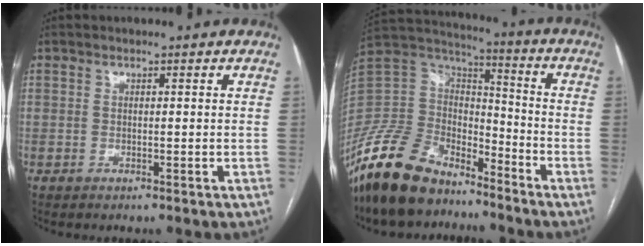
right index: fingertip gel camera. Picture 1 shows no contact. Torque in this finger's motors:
{"motor_torque": [0.86, -1.28, -0.25, -0.21]}